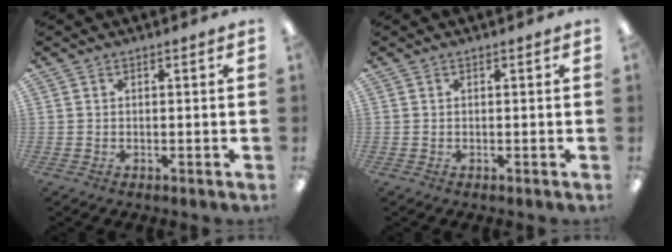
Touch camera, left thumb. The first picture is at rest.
{"total": 0.0}